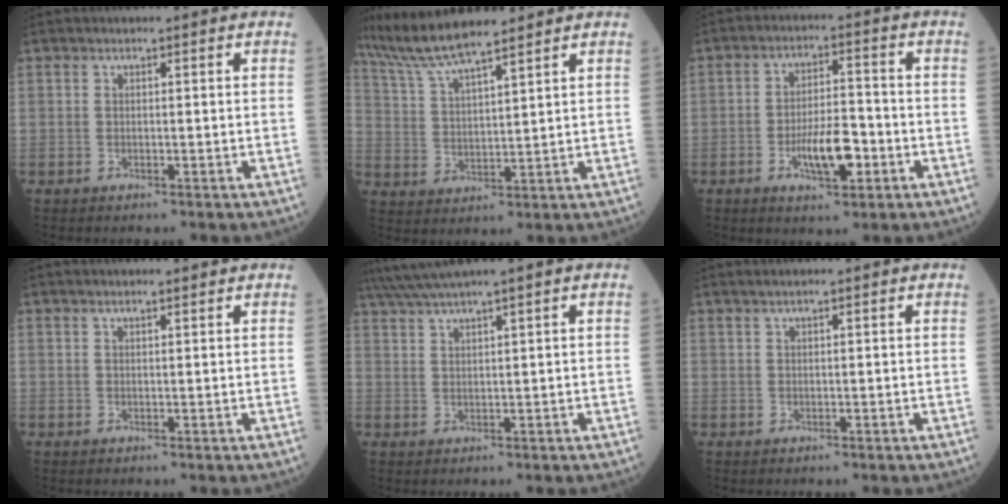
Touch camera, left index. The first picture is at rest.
{"total": 10.0, "force": [8.8, 0.1, 4.8], "torque": [-0.103, 0.019, 0.166]}
{"total": 7.5, "force": [-2.8, 2.4, 6.5], "torque": [-0.120, -0.001, -0.049]}
{"total": 1.9, "force": [1.8, 0.0, 0.7], "torque": [-0.009, 0.010, 0.024]}
{"total": 5.1, "force": [4.1, -1.4, 2.6], "torque": [-0.062, 0.016, 0.087]}
{"total": 1.0, "force": [0.8, -0.2, 0.6], "torque": [-0.014, 0.008, 0.019]}